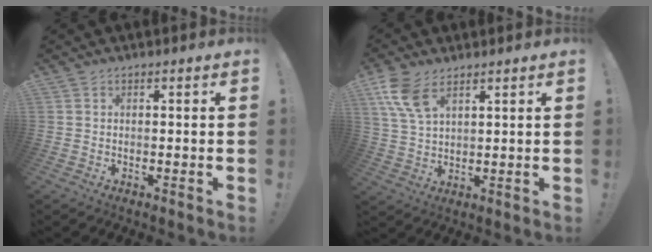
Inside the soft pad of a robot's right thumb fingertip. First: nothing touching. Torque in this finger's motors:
{"motor_torque": [0.08, 0.18, 0.67, 0.47, 0.25]}